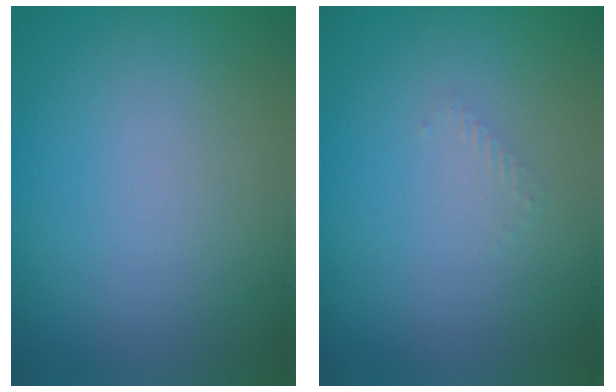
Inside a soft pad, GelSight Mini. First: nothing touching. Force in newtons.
{"total": 0.8, "press": 0.8, "slide": 0.3}